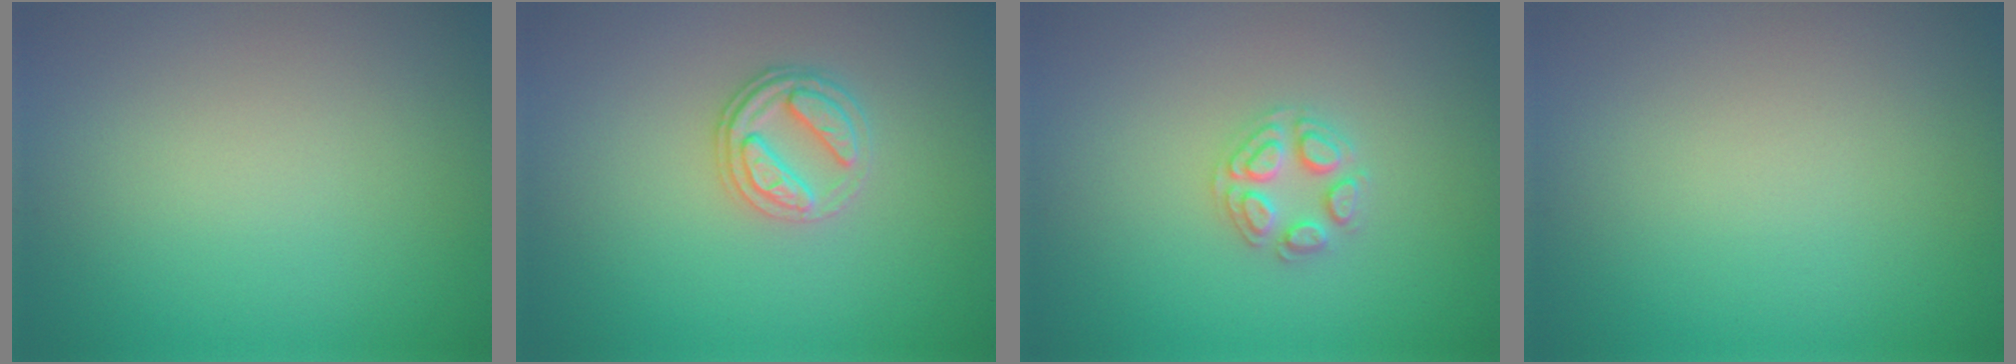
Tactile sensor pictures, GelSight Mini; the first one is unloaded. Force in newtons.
{"total": 2.7, "press": 2.5, "slide": 0.9}
{"total": 2.5, "press": 2.5, "slide": 0.3}
{"total": 0.0}